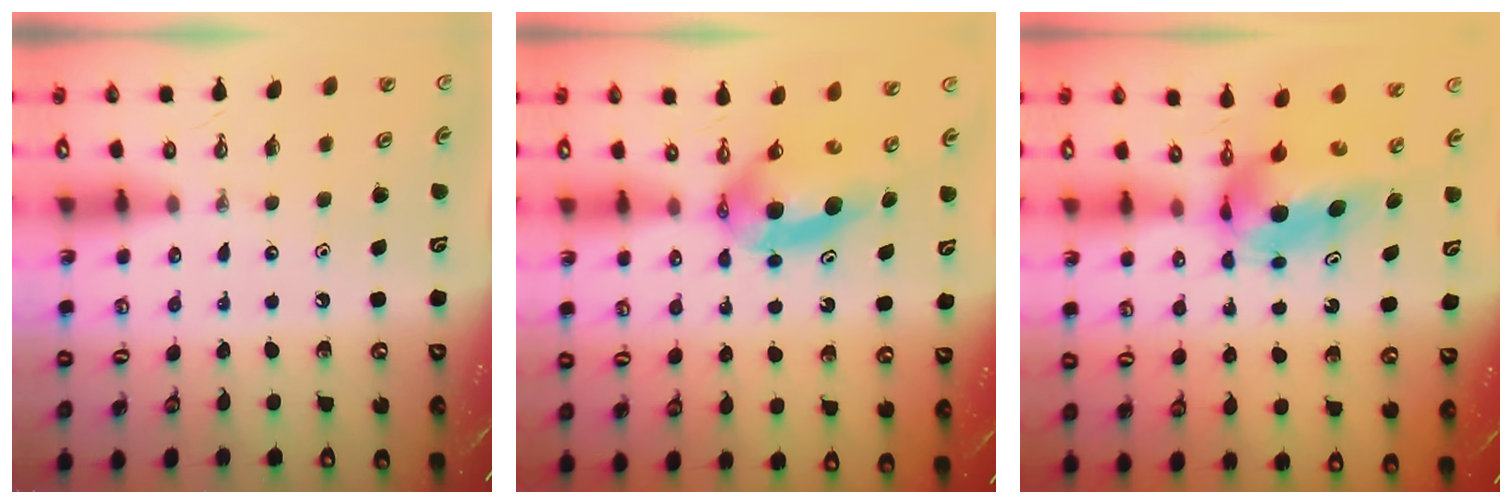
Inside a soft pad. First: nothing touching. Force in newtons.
{"total": 6.1, "press": 5.6, "slide": 2.2}
{"total": 6.0, "press": 5.9, "slide": 0.7}